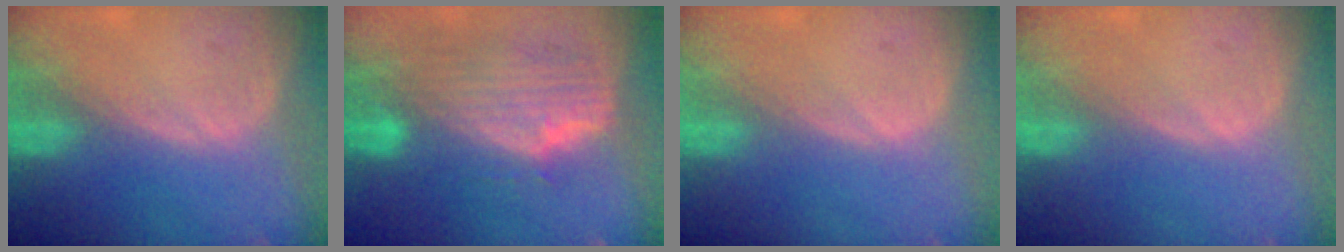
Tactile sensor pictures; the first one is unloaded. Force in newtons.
{"total": 10.0, "press": 8.9, "slide": 4.5}
{"total": 0.0}
{"total": 0.0}